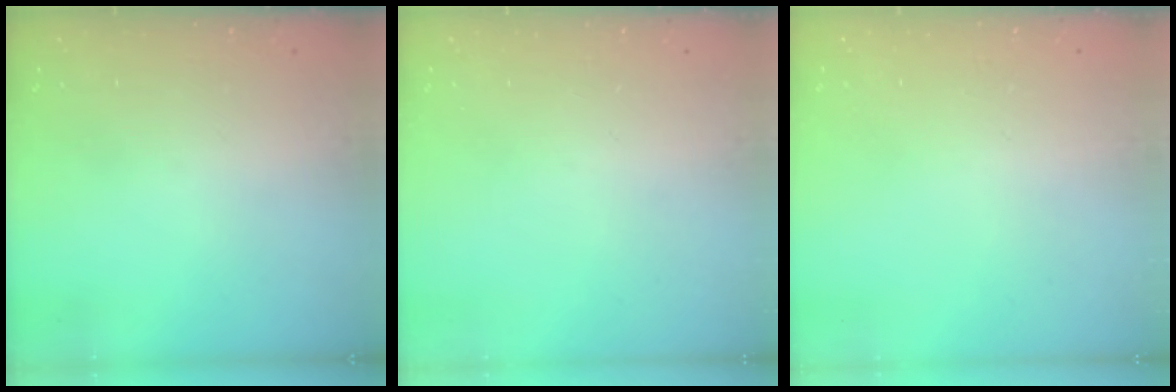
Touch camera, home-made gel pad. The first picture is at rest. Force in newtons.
{"total": 0.0}
{"total": 2.6, "press": 2.6, "slide": 0.2}